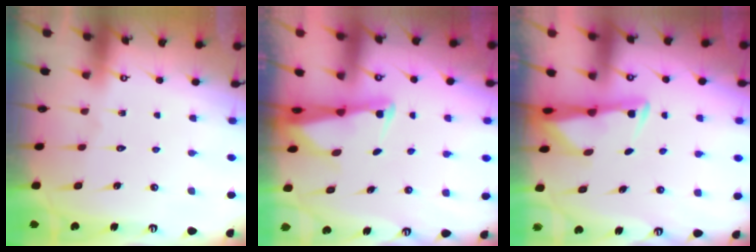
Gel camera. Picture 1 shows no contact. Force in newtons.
{"total": 3.3, "press": 3.3, "slide": 0.5}
{"total": 3.0, "press": 3.0, "slide": 0.6}